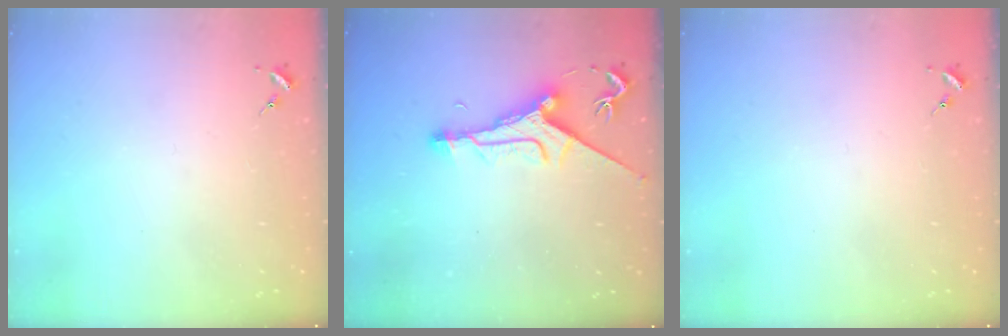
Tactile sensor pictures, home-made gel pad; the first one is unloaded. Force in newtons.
{"total": 10.2, "press": 10.1, "slide": 0.8}
{"total": 0.0}